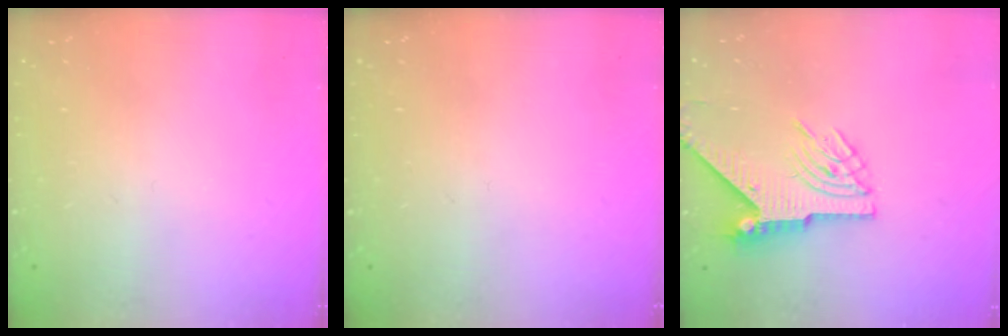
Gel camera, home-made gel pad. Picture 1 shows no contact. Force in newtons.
{"total": 0.0}
{"total": 8.2, "press": 8.2, "slide": 0.9}